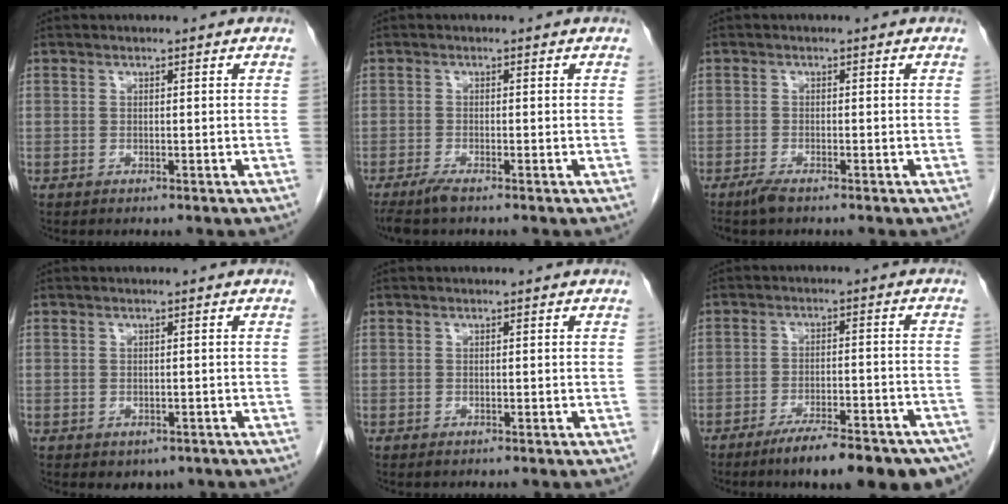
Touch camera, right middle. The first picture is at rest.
{"total": 2.3, "force": [-1.8, 0.0, 1.4], "torque": [-0.034, -0.007, -0.037]}
{"total": 1.7, "force": [-1.4, 0.2, 1.0], "torque": [-0.030, -0.005, -0.027]}
{"total": 2.1, "force": [-1.1, 1.5, 1.0], "torque": [-0.008, 0.000, -0.003]}
{"total": 0.0}
{"total": 16.2, "force": [-12.8, 3.2, 9.4], "torque": [-0.077, 0.015, -0.175]}